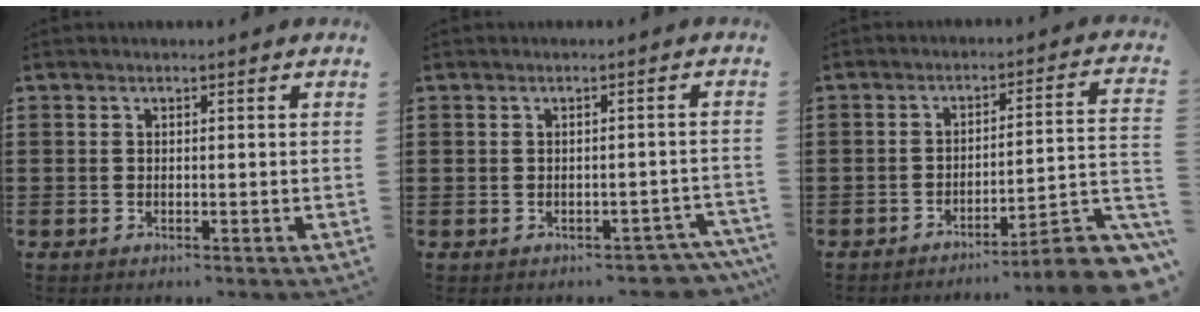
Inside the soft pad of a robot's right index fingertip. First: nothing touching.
{"total": 2.2, "force": [-2.0, 0.8, 0.2], "torque": [-0.008, 0.002, -0.044]}
{"total": 6.4, "force": [-5.0, 0.1, 3.9], "torque": [-0.060, -0.013, -0.098]}